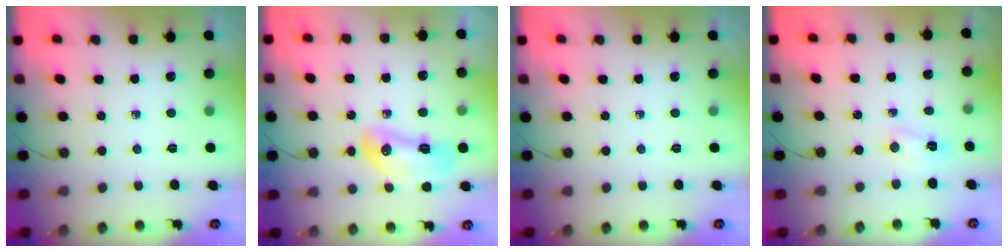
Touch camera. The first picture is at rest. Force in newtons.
{"total": 10.4, "press": 10.3, "slide": 1.8}
{"total": 0.0}
{"total": 2.1, "press": 2.1, "slide": 0.4}